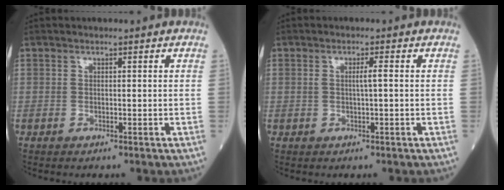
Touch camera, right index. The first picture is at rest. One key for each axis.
{"total": 1.7, "fx": 0.1, "fy": -0.1, "fz": 1.7, "tx": -0.031, "ty": 0.001, "tz": 0.001}